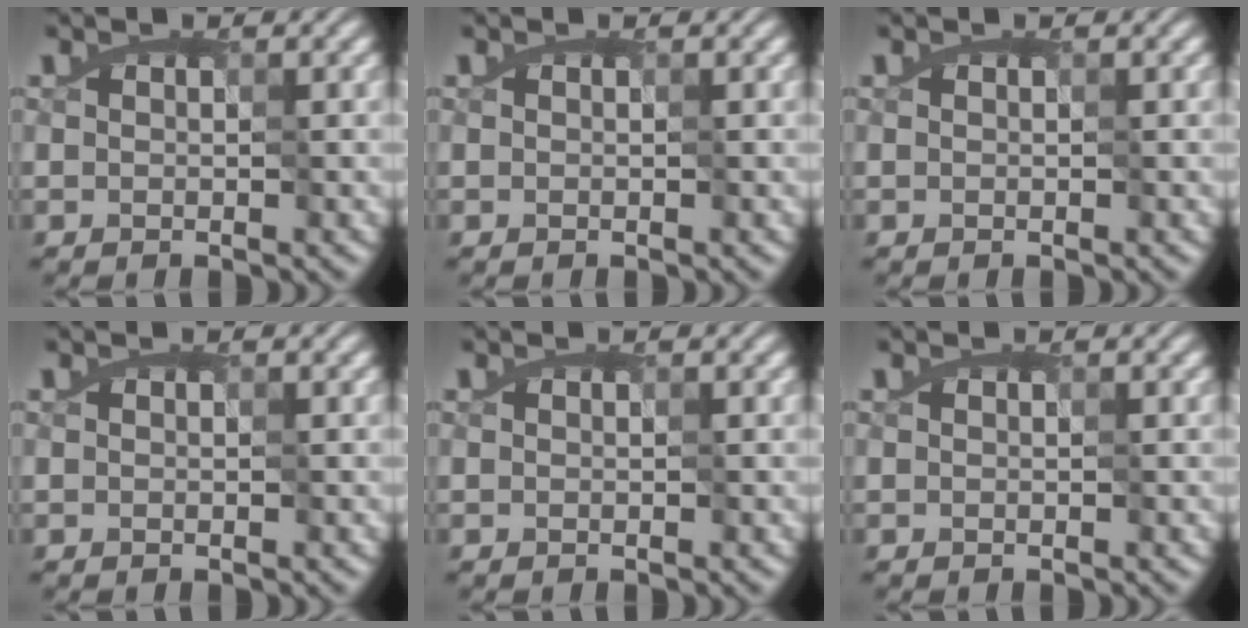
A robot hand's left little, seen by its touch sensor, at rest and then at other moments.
{"total": 0.0}
{"total": 0.0}
{"total": 0.0}
{"total": 0.0}
{"total": 0.0}